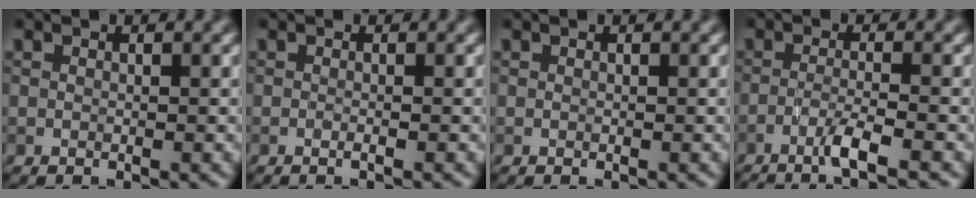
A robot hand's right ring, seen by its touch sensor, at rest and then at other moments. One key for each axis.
{"total": 0.6, "fx": -0.2, "fy": 0.1, "fz": 0.6, "tx": -0.008, "ty": -0.002, "tz": -0.005}
{"total": 0.0}
{"total": 3.2, "fx": -1.8, "fy": 0.3, "fz": 2.6, "tx": -0.043, "ty": 0.003, "tz": -0.047}